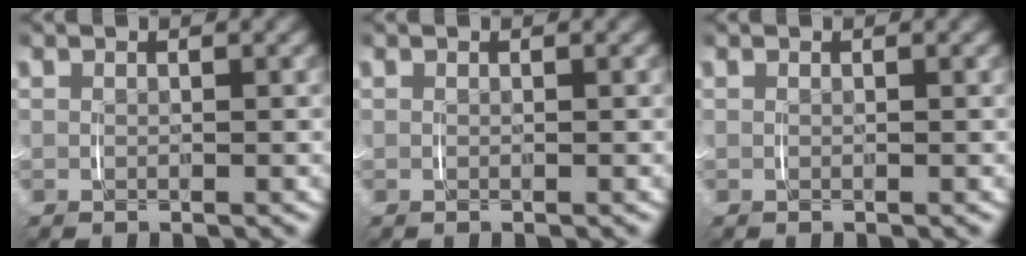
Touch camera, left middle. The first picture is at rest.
{"total": 0.0}
{"total": 0.0}